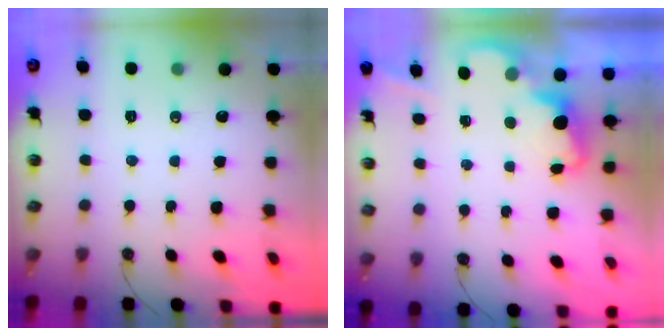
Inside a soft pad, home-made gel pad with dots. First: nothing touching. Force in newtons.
{"total": 2.4, "press": 2.3, "slide": 0.5}